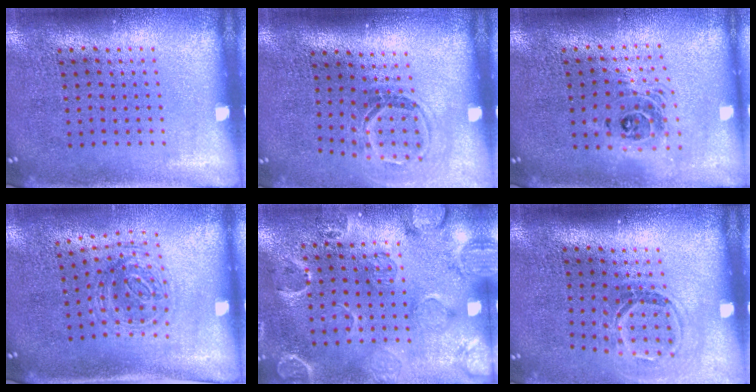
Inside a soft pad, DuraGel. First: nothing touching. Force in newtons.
{"total": 1.7, "press": 1.2, "slide": 1.1}
{"total": 1.7, "press": 1.4, "slide": 0.9}
{"total": 1.1, "press": 1.0, "slide": 0.3}
{"total": 2.7, "press": 1.8, "slide": 2.0}
{"total": 1.7, "press": 1.2, "slide": 1.1}